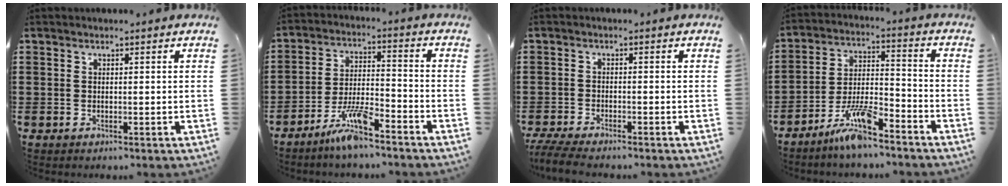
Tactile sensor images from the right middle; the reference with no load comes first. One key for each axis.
{"total": 7.5, "fx": -5.9, "fy": 1.0, "fz": 4.4, "tx": -0.095, "ty": -0.002, "tz": -0.113}
{"total": 3.2, "fx": -3.0, "fy": 0.1, "fz": 1.2, "tx": -0.041, "ty": -0.009, "tz": -0.067}
{"total": 8.6, "fx": -6.9, "fy": 1.5, "fz": 5.0, "tx": -0.108, "ty": 0.002, "tz": -0.133}